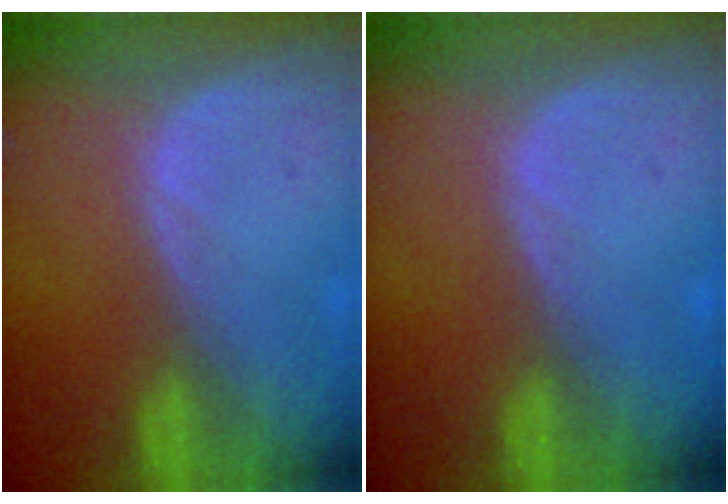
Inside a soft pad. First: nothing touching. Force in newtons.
{"total": 0.0}